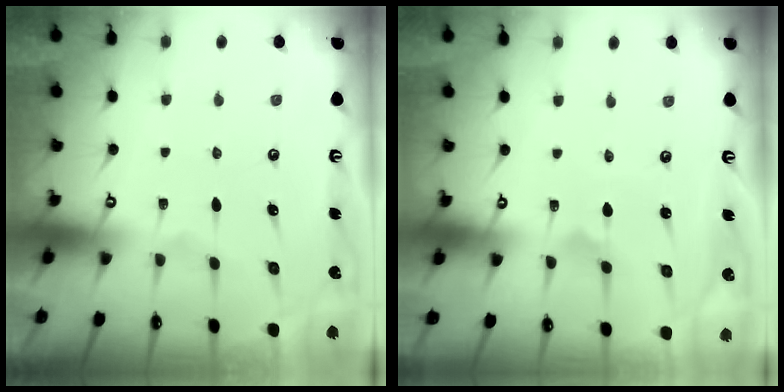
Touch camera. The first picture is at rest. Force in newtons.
{"total": 0.8, "press": 0.8, "slide": 0.0}